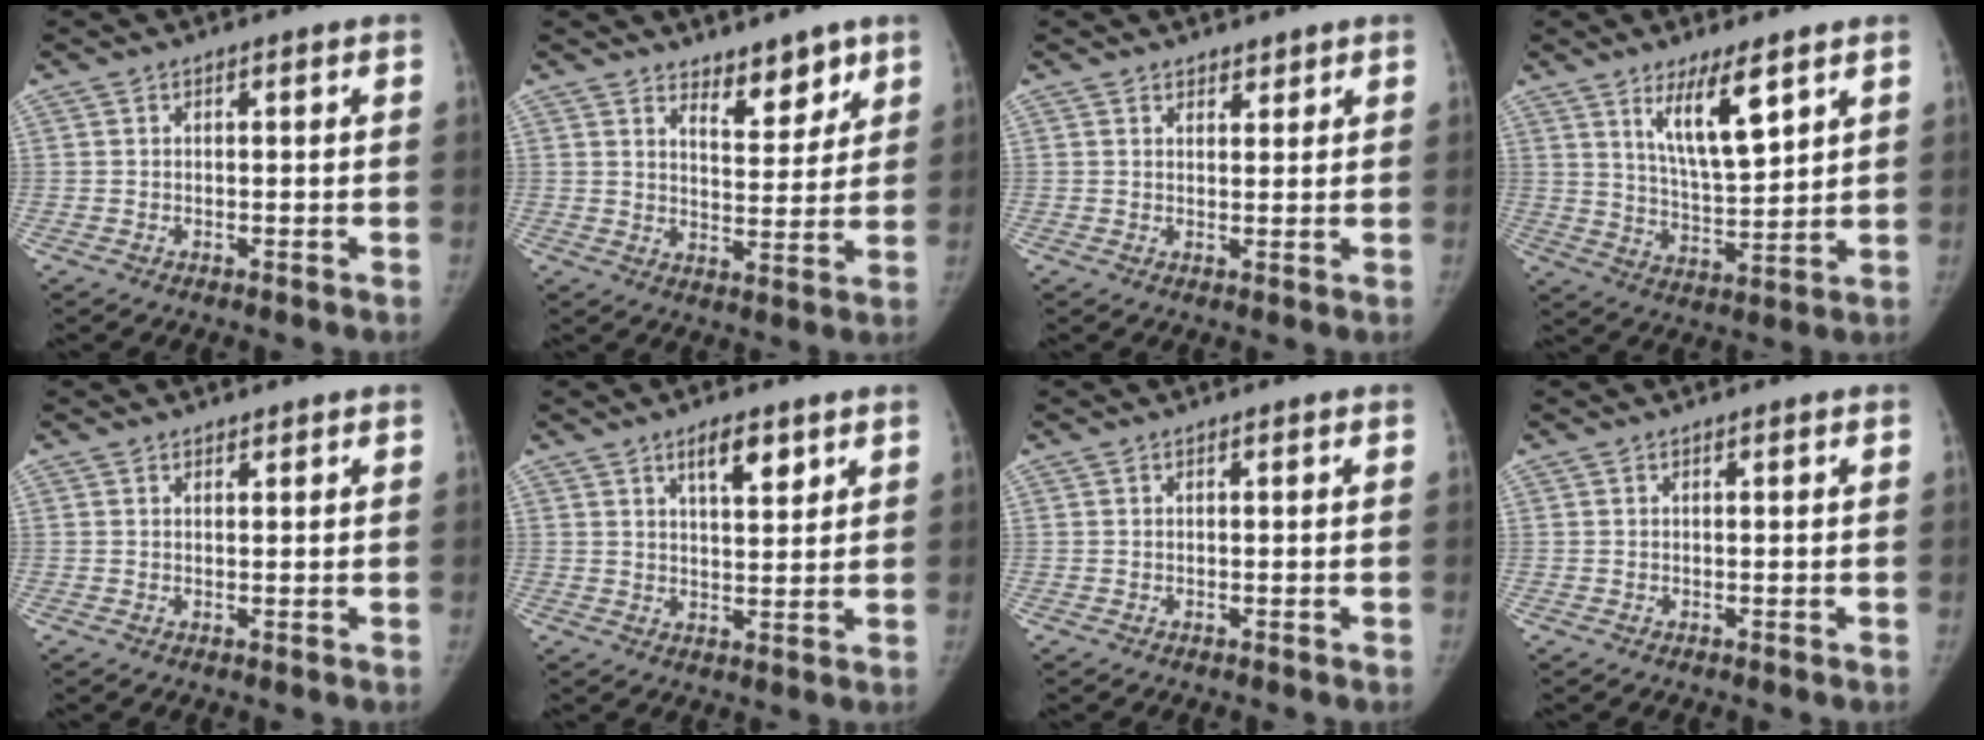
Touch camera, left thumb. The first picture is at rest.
{"total": 7.0, "force": [5.3, 3.1, 3.3], "torque": [-0.014, -0.042, 0.084]}
{"total": 2.1, "force": [1.7, 1.1, 0.3], "torque": [0.014, -0.011, 0.023]}
{"total": 10.9, "force": [6.0, 3.0, 8.6], "torque": [-0.135, -0.047, 0.115]}
{"total": 0.8, "force": [0.7, 0.4, 0.1], "torque": [0.004, -0.006, 0.009]}
{"total": 6.1, "force": [3.6, 2.4, 4.4], "torque": [-0.055, -0.023, 0.057]}
{"total": 0.0}
{"total": 0.0}